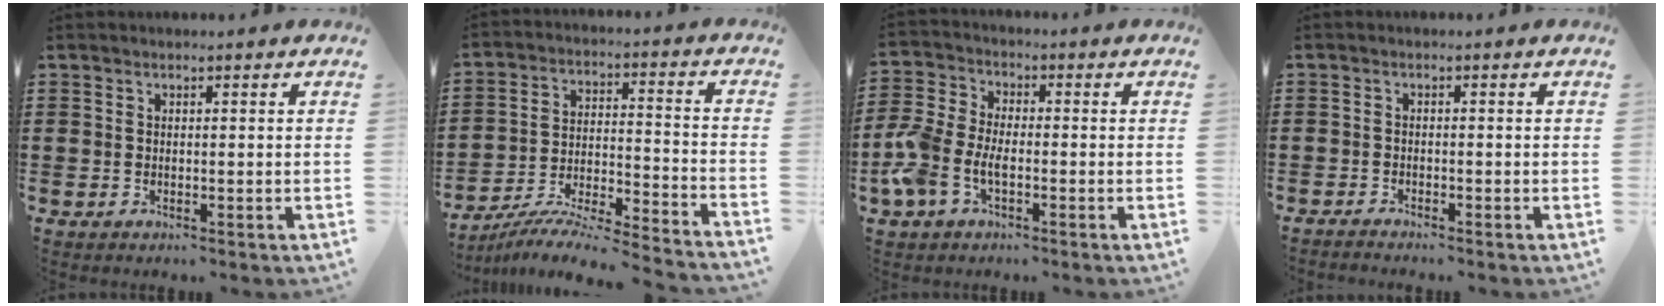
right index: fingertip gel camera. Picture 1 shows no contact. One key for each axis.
{"total": 6.3, "fx": -6.0, "fy": -0.3, "fz": 1.9, "tx": -0.038, "ty": -0.012, "tz": -0.124}
{"total": 6.5, "fx": -2.6, "fy": 3.6, "fz": 4.7, "tx": -0.132, "ty": -0.004, "tz": -0.059}
{"total": 1.2, "fx": -1.2, "fy": 0.0, "fz": -0.1, "tx": -0.001, "ty": 0.003, "tz": -0.024}